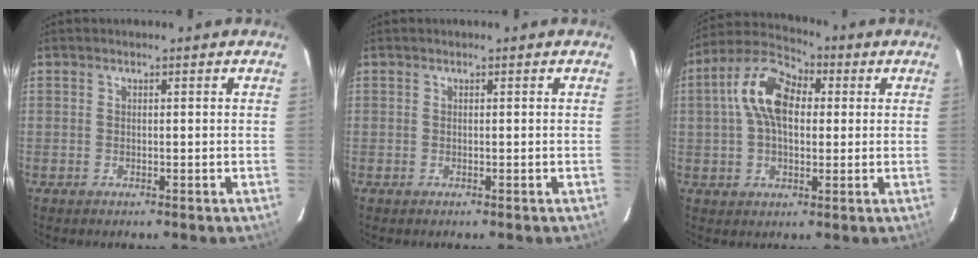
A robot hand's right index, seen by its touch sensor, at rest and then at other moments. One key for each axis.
{"total": 0.0}
{"total": 12.6, "fx": 2.2, "fy": 7.4, "fz": 9.9, "tx": -0.190, "ty": 0.032, "tz": 0.031}